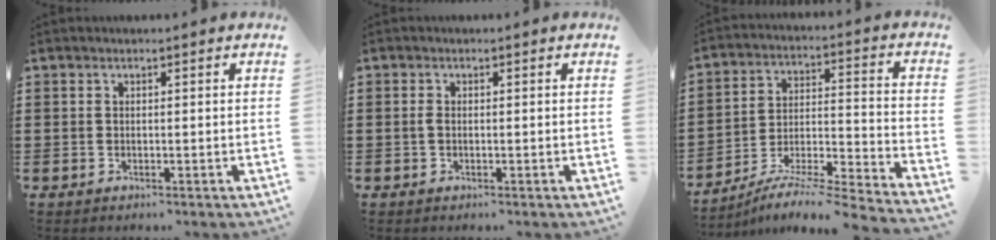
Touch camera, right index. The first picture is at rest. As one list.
[{"total": 1.0, "force": [-0.2, 0.4, 0.9], "torque": [-0.025, -0.004, -0.007]}, {"total": 7.2, "force": [-6.5, -0.3, 2.9], "torque": [-0.038, -0.002, -0.130]}]